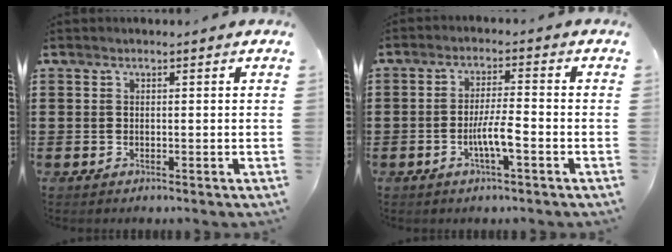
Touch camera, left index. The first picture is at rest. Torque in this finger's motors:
{"motor_torque": [0.26, 0.09, 0.20, 0.11]}